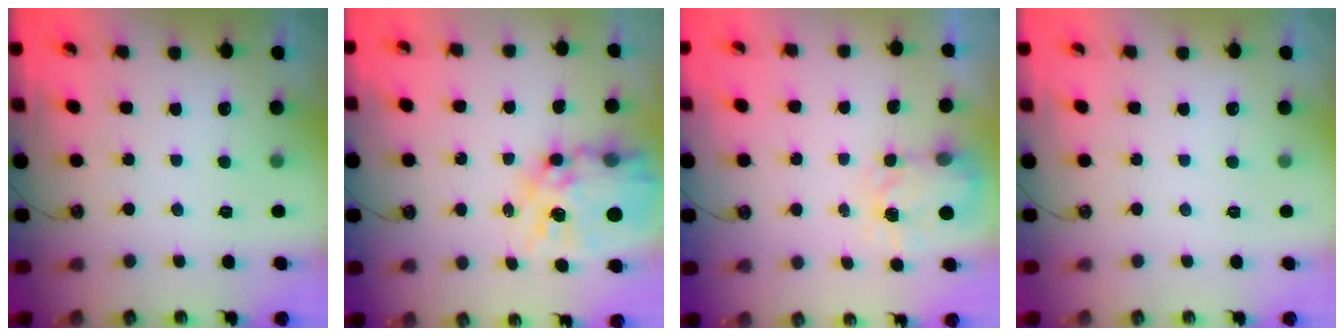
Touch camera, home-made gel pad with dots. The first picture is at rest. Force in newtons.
{"total": 20.4, "press": 20.3, "slide": 2.1}
{"total": 4.0, "press": 3.9, "slide": 0.7}
{"total": 0.0}